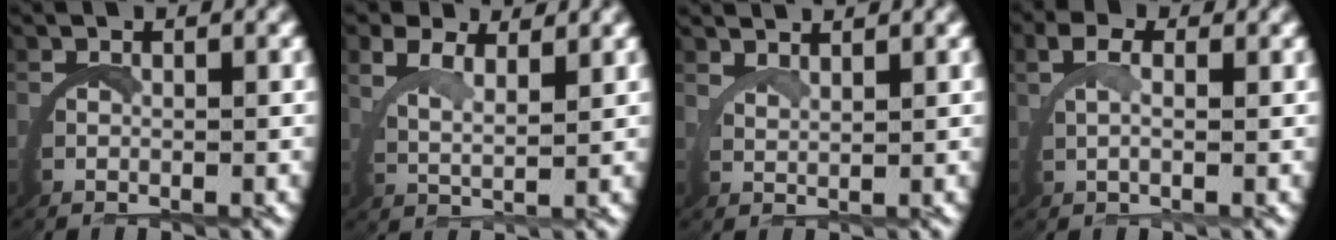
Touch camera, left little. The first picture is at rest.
{"total": 3.2, "force": [2.6, 0.2, 1.8], "torque": [-0.051, -0.009, 0.051]}
{"total": 3.0, "force": [2.8, -1.0, 0.2], "torque": [-0.010, 0.000, 0.052]}
{"total": 2.1, "force": [1.1, -0.2, 1.8], "torque": [-0.046, 0.002, 0.018]}